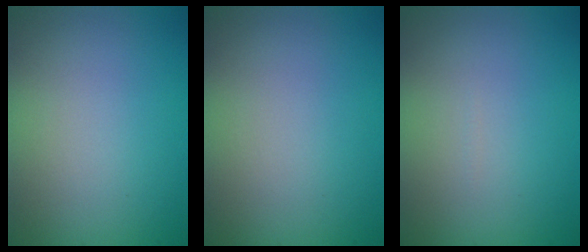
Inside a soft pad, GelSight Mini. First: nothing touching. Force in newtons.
{"total": 0.0}
{"total": 0.0}